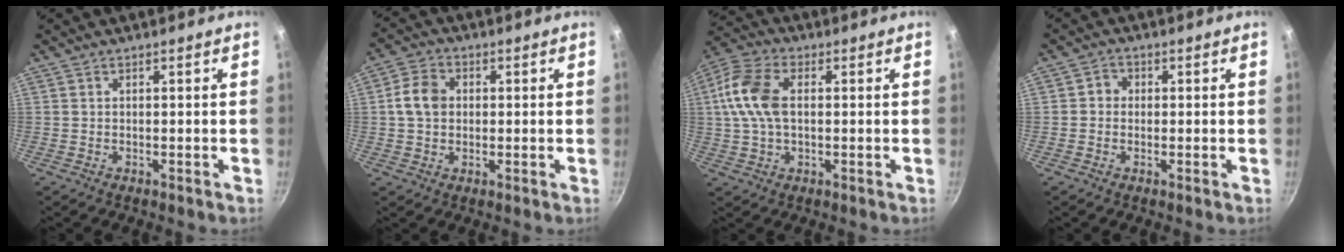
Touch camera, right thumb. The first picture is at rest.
{"total": 6.5, "force": [0.6, 5.1, 4.0], "torque": [-0.062, 0.013, 0.001]}
{"total": 11.4, "force": [1.3, 6.9, 9.0], "torque": [-0.179, 0.020, 0.011]}
{"total": 2.4, "force": [-0.1, 2.2, 0.9], "torque": [-0.002, 0.006, -0.009]}